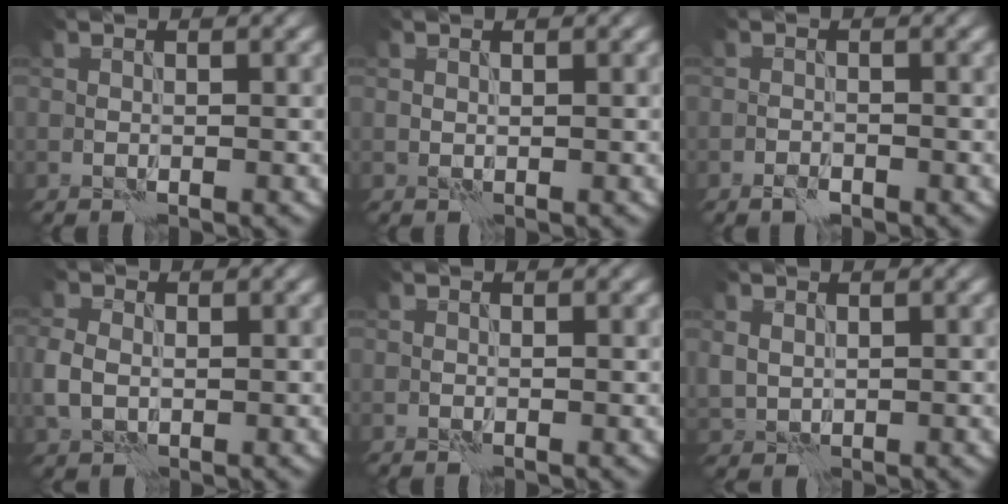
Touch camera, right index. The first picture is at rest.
{"total": 0.0}
{"total": 1.3, "force": [-1.0, 0.5, 0.6], "torque": [-0.010, 0.002, -0.021]}
{"total": 2.9, "force": [-0.2, 2.2, 1.8], "torque": [-0.045, 0.002, -0.007]}
{"total": 0.0}
{"total": 1.5, "force": [0.6, 1.2, 0.7], "torque": [-0.018, -0.001, 0.016]}